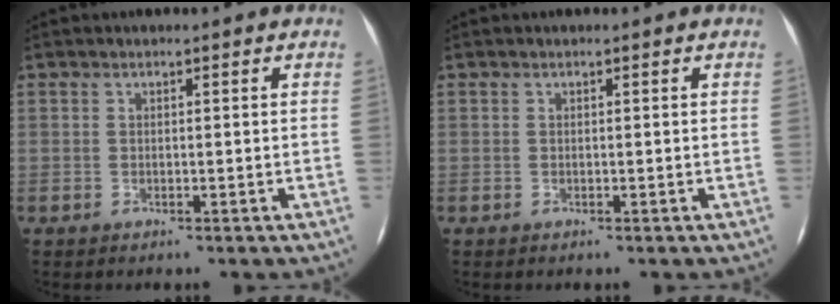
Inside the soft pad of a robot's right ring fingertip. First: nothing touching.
{"total": 0.0}